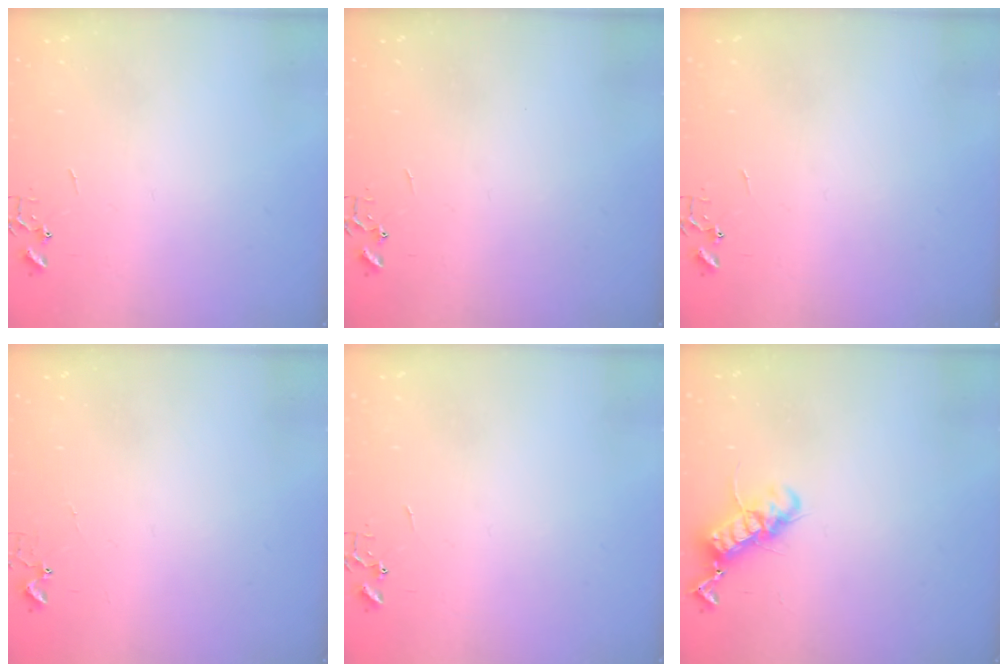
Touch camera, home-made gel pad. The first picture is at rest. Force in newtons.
{"total": 0.0}
{"total": 0.0}
{"total": 2.9, "press": 2.9, "slide": 0.3}
{"total": 0.0}
{"total": 12.0, "press": 12.0, "slide": 1.3}